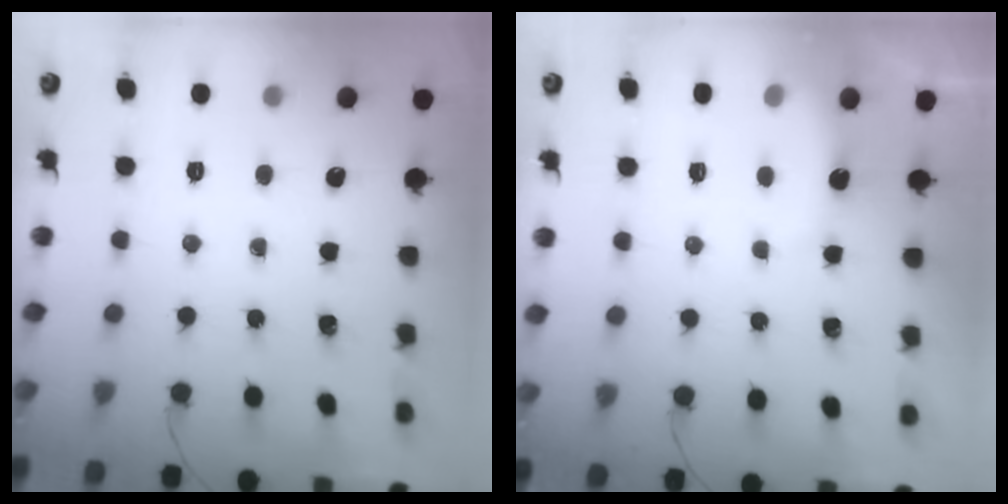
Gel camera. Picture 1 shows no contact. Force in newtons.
{"total": 3.0, "press": 2.9, "slide": 0.7}